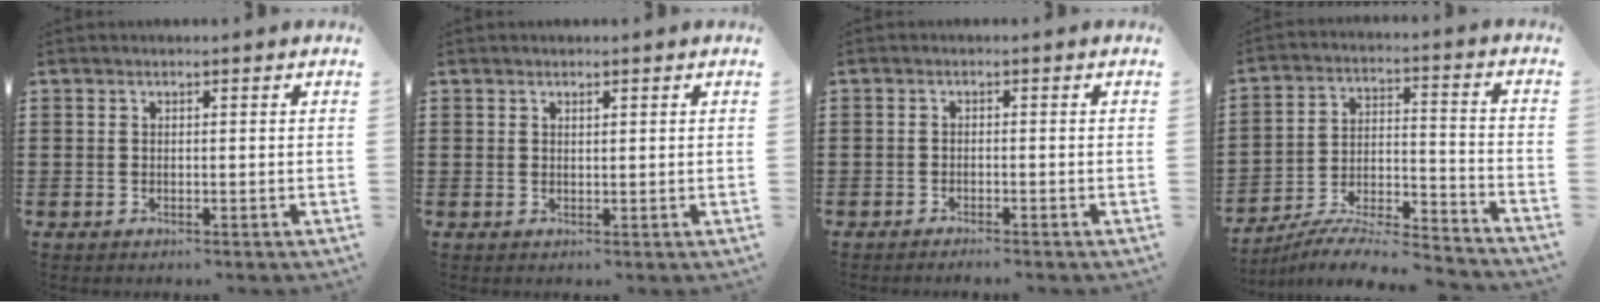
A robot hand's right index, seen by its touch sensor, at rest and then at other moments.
{"total": 0.9, "force": [0.8, 0.3, 0.2], "torque": [-0.005, 0.002, 0.016]}
{"total": 0.9, "force": [-0.9, -0.1, 0.1], "torque": [-0.004, 0.000, -0.018]}
{"total": 6.9, "force": [-6.4, 0.9, 2.4], "torque": [-0.043, 0.000, -0.127]}